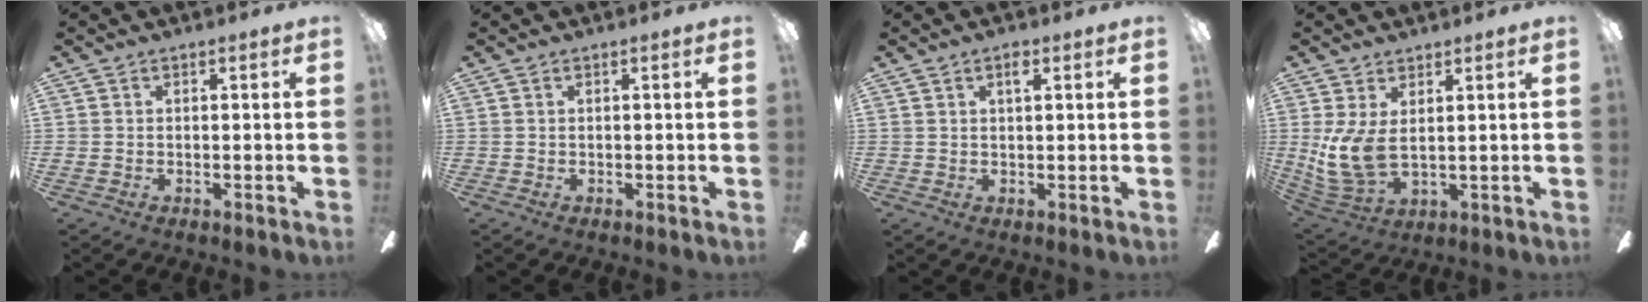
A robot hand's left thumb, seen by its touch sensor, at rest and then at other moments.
{"total": 0.0}
{"total": 2.0, "force": [1.1, 0.8, 1.5], "torque": [-0.018, -0.002, 0.015]}
{"total": 11.3, "force": [1.5, 5.5, 9.8], "torque": [-0.223, -0.026, 0.032]}